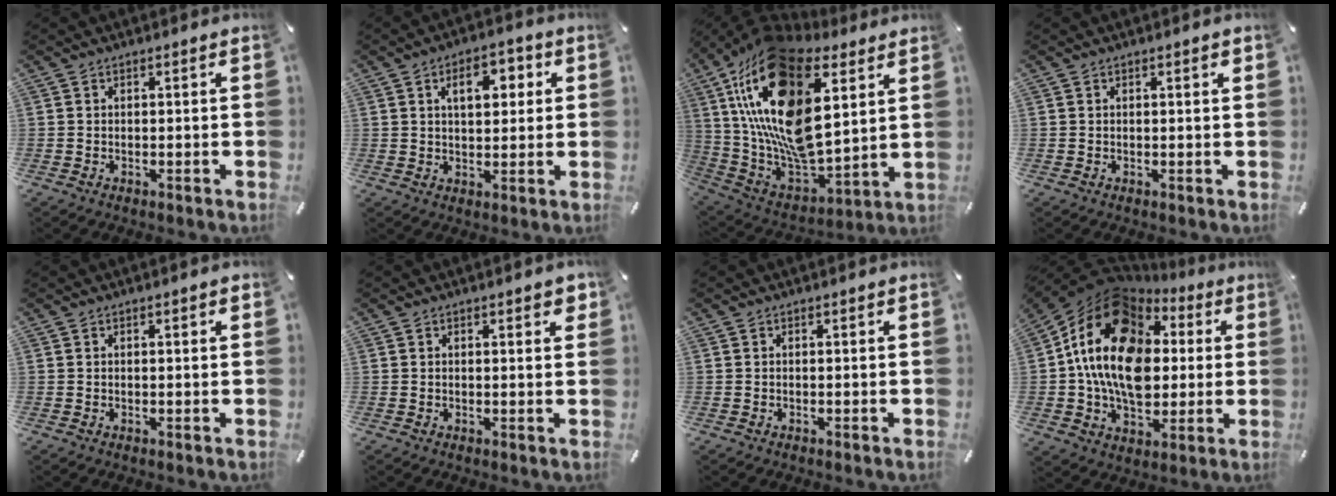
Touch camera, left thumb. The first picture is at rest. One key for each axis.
{"total": 7.4, "fx": 2.5, "fy": 4.4, "fz": 5.4, "tx": -0.070, "ty": -0.006, "tz": 0.032}
{"total": 25.9, "fx": 9.9, "fy": 14.6, "fz": 19.0, "tx": -0.418, "ty": -0.062, "tz": 0.177}
{"total": 0.8, "fx": 0.3, "fy": 0.1, "fz": 0.7, "tx": -0.015, "ty": 0.001, "tz": 0.005}
{"total": 0.7, "fx": 0.2, "fy": 0.1, "fz": 0.7, "tx": -0.013, "ty": 0.001, "tz": 0.004}
{"total": 1.8, "fx": 1.0, "fy": 0.6, "fz": 1.4, "tx": -0.014, "ty": -0.004, "tz": 0.014}
{"total": 0.0}
{"total": 20.6, "fx": 2.2, "fy": 15.5, "fz": 13.4, "tx": -0.279, "ty": -0.014, "tz": 0.033}